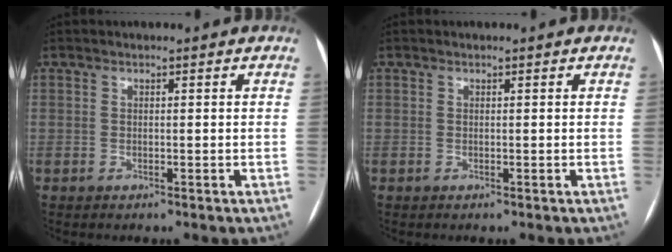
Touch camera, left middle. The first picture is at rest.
{"total": 0.0}